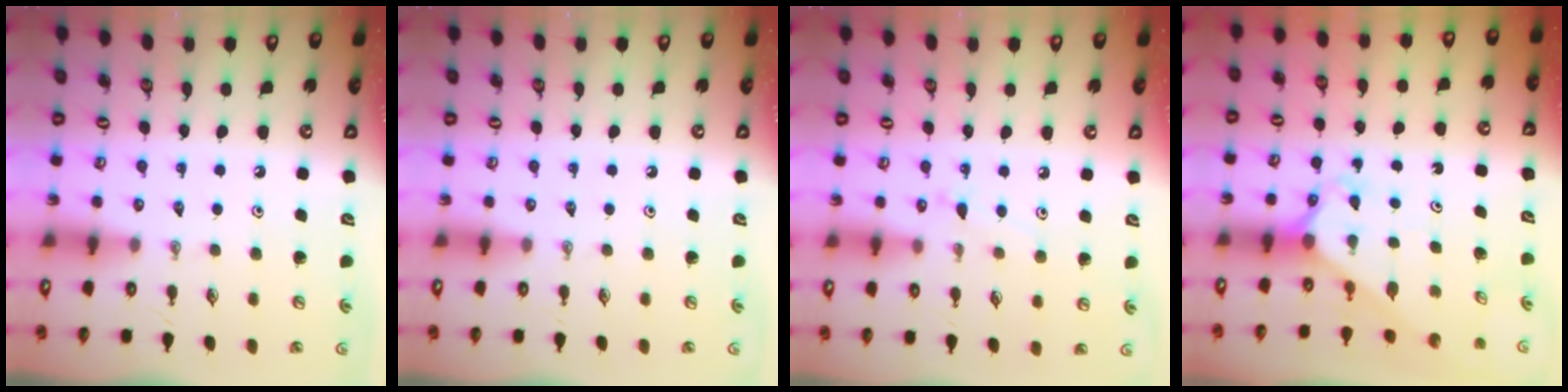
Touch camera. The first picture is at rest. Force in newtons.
{"total": 0.0}
{"total": 5.9, "press": 5.9, "slide": 0.6}
{"total": 2.4, "press": 2.4, "slide": 0.2}